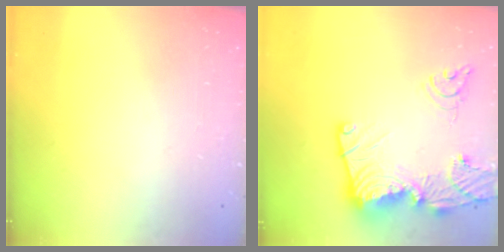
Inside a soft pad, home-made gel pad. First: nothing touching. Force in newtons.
{"total": 21.8, "press": 21.7, "slide": 2.3}